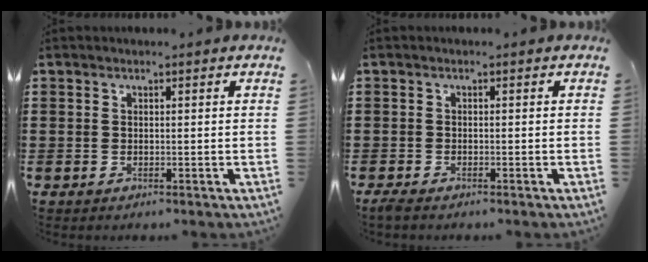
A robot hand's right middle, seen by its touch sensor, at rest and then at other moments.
{"total": 1.0, "force": [-0.8, 0.2, 0.6], "torque": [-0.018, -0.006, -0.017]}